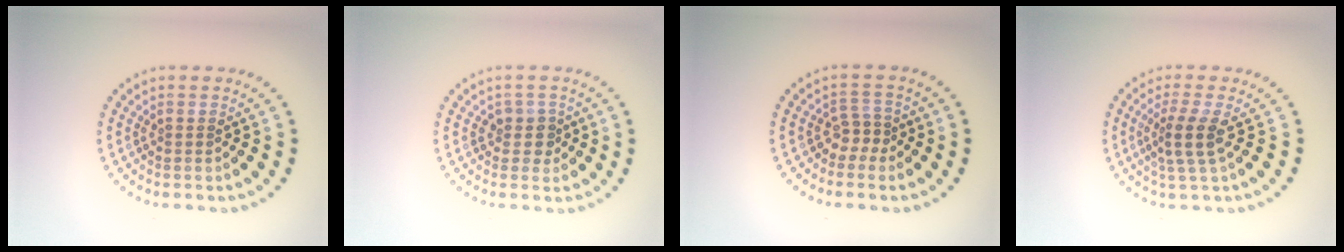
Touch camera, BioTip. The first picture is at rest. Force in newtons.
{"total": 1.8, "press": 1.5, "slide": 1.0}
{"total": 1.8, "press": 1.2, "slide": 1.3}
{"total": 2.9, "press": 2.2, "slide": 1.9}